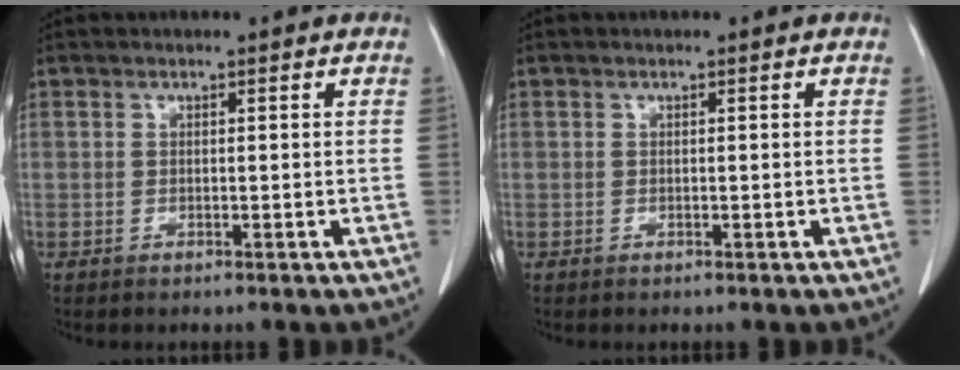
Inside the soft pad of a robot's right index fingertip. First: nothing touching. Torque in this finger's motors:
{"motor_torque": [0.03, 0.00, 0.02, 0.00]}